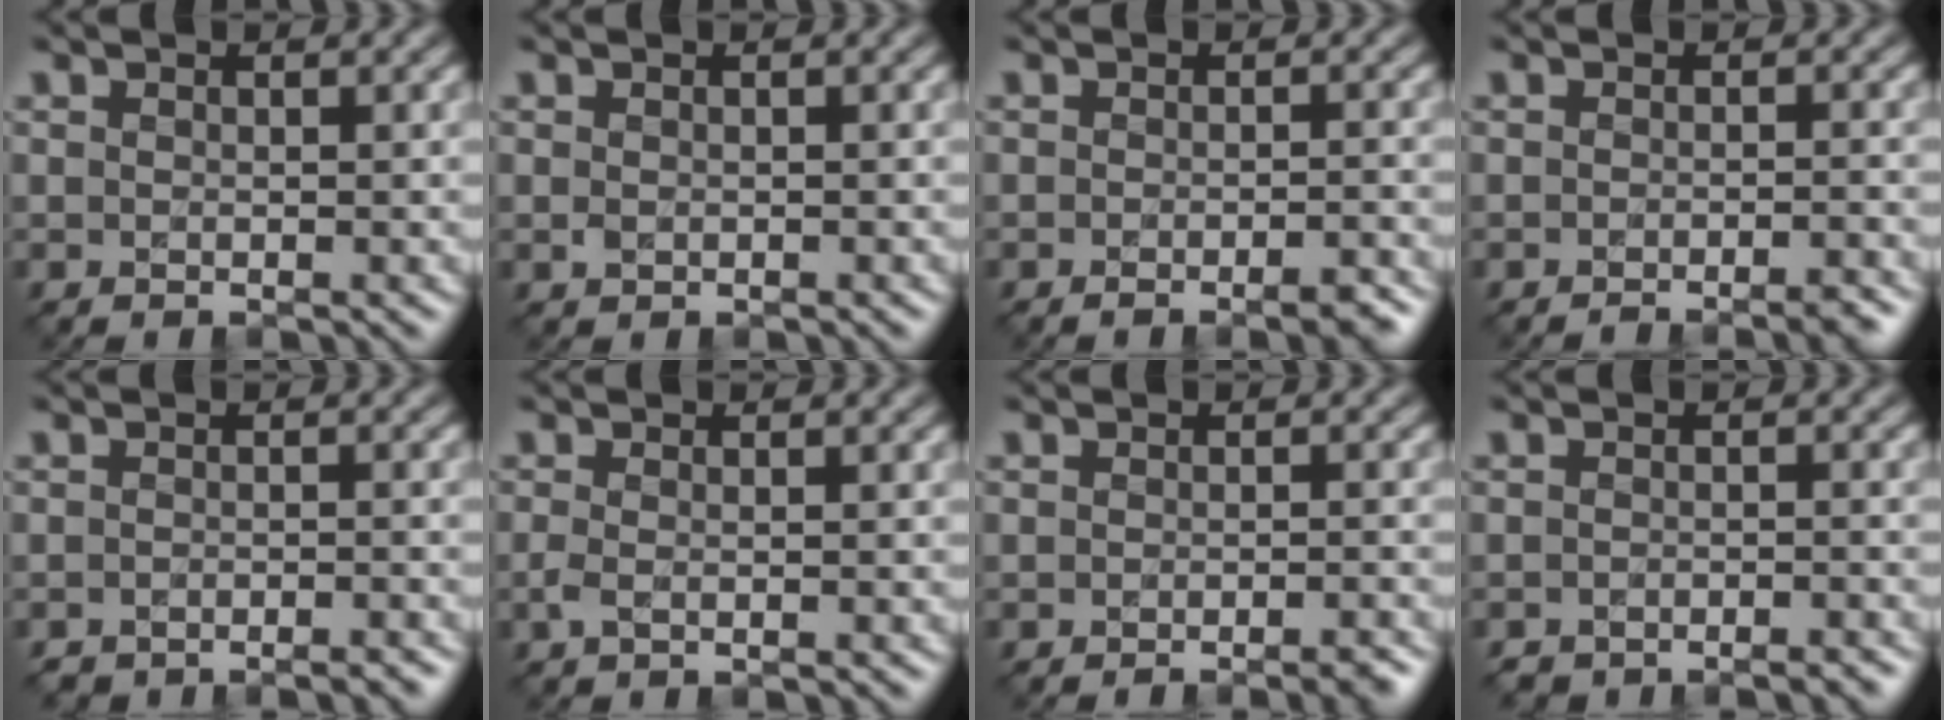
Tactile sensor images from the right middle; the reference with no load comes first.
{"total": 0.6, "force": [-0.1, 0.5, 0.3], "torque": [-0.005, -0.004, -0.001]}
{"total": 2.9, "force": [-1.9, 0.7, 2.1], "torque": [-0.022, 0.003, -0.027]}
{"total": 2.5, "force": [-2.0, 0.4, 1.4], "torque": [-0.010, 0.002, -0.033]}
{"total": 2.7, "force": [-2.7, 0.4, 0.3], "torque": [-0.008, 0.008, -0.029]}
{"total": 1.1, "force": [-0.4, 0.4, 0.9], "torque": [-0.024, -0.005, -0.011]}
{"total": 2.4, "force": [-1.8, 0.4, 1.4], "torque": [-0.008, 0.003, -0.028]}
{"total": 3.3, "force": [-3.2, 0.6, 0.3], "torque": [-0.003, 0.007, -0.037]}